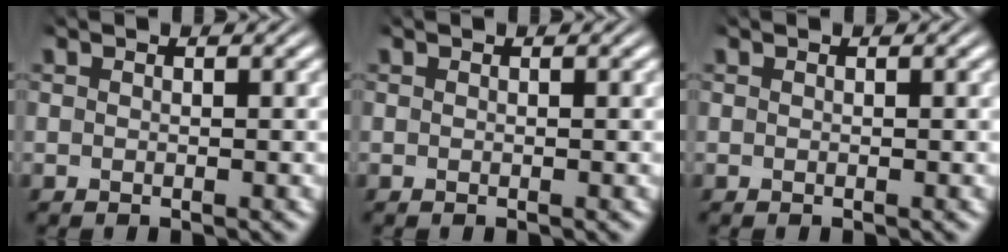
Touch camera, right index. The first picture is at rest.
{"total": 0.0}
{"total": 0.0}